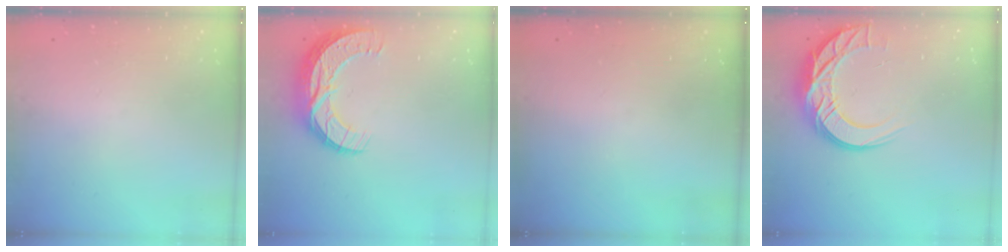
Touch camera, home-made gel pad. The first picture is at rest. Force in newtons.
{"total": 12.5, "press": 12.5, "slide": 0.7}
{"total": 0.0}
{"total": 14.6, "press": 14.6, "slide": 1.0}